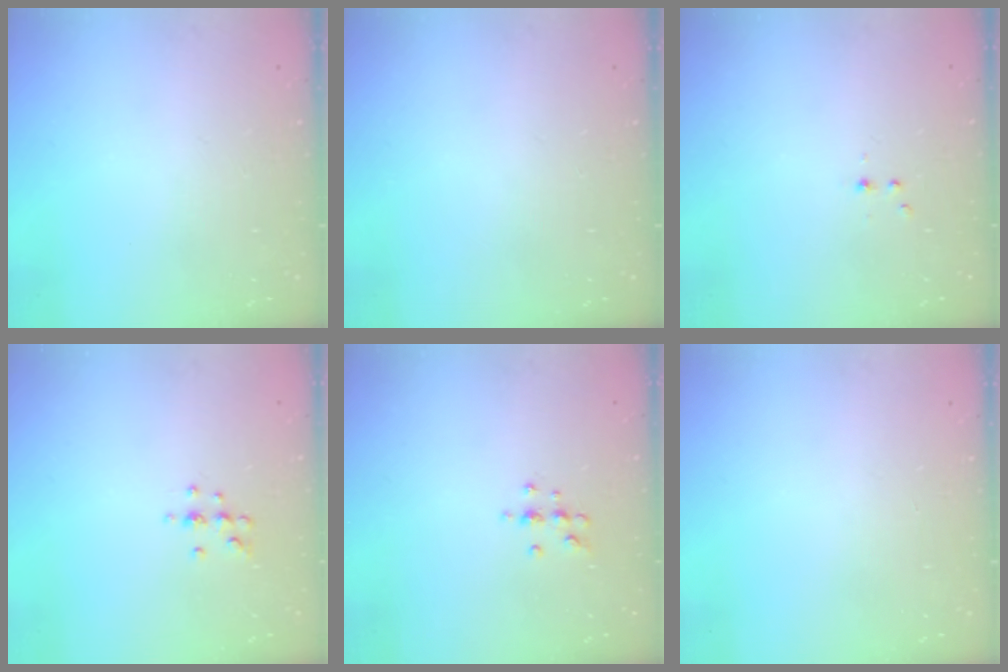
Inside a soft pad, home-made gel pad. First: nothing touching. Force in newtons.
{"total": 0.0}
{"total": 2.2, "press": 1.9, "slide": 1.0}
{"total": 5.5, "press": 5.2, "slide": 1.6}
{"total": 5.7, "press": 5.7, "slide": 0.8}
{"total": 0.0}